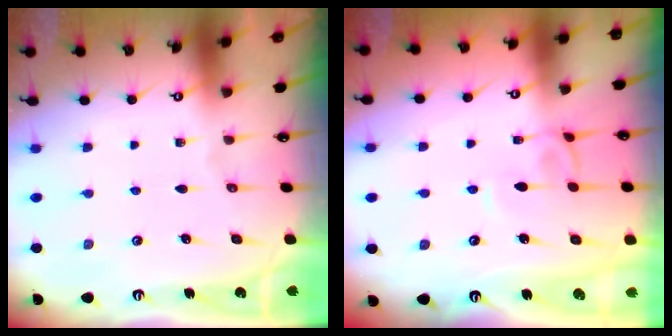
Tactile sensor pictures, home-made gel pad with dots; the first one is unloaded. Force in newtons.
{"total": 2.8, "press": 2.8, "slide": 0.2}